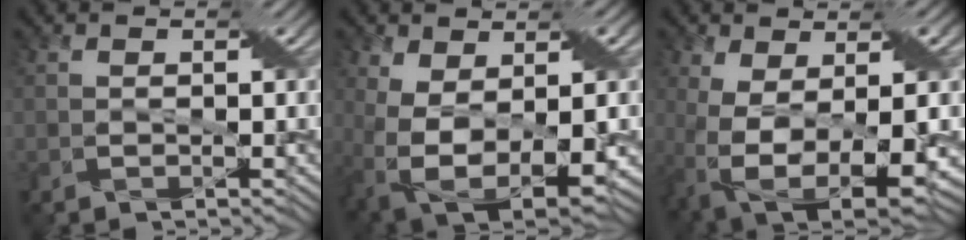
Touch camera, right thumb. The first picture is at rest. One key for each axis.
{"total": 11.6, "fx": -1.2, "fy": 6.5, "fz": 9.5, "tx": -0.212, "ty": -0.029, "tz": -0.004}
{"total": 11.9, "fx": -2.2, "fy": 5.9, "fz": 10.0, "tx": -0.215, "ty": -0.029, "tz": -0.024}